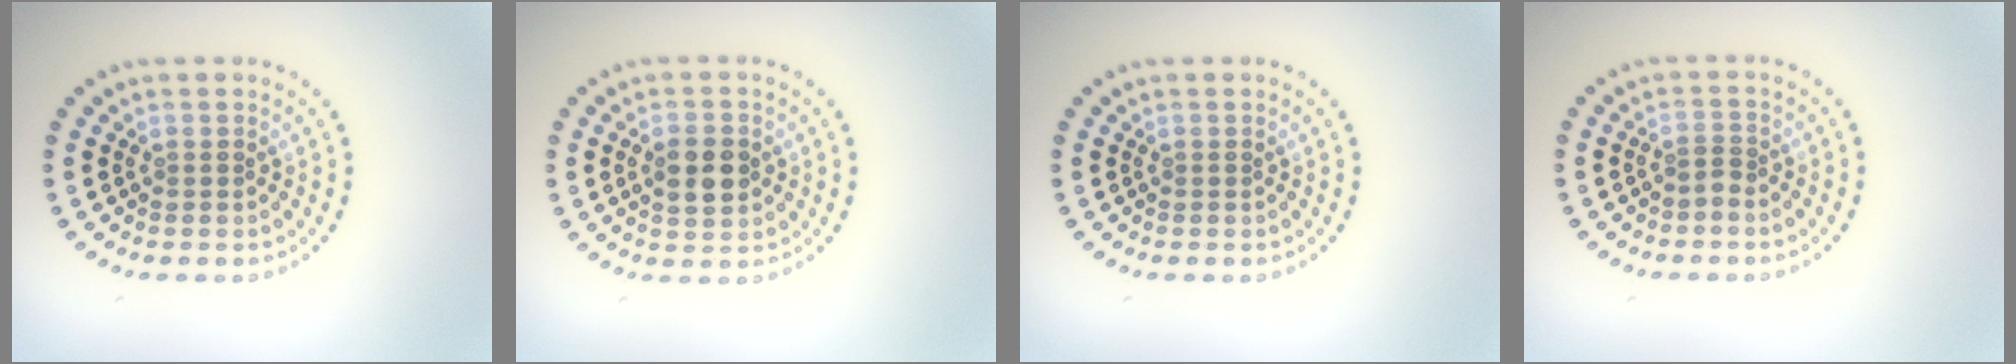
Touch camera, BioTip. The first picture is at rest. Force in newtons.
{"total": 3.3, "press": 3.3, "slide": 0.1}
{"total": 0.0}
{"total": 0.8, "press": 0.5, "slide": 0.7}